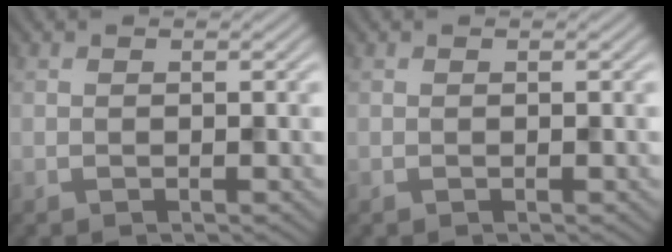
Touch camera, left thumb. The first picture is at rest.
{"total": 0.0}